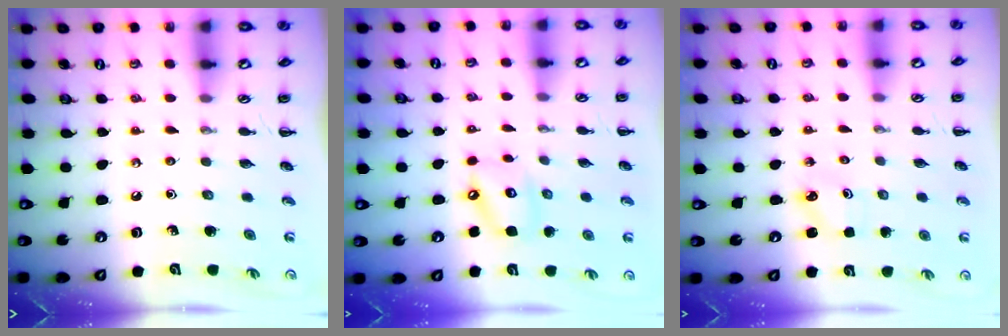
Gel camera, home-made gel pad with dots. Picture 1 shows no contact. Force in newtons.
{"total": 8.7, "press": 8.6, "slide": 1.3}
{"total": 1.9, "press": 1.8, "slide": 0.4}